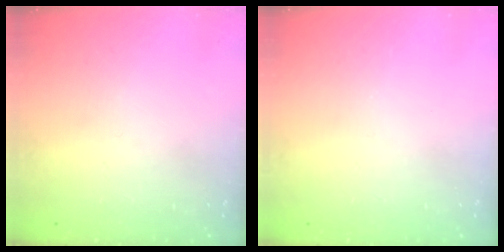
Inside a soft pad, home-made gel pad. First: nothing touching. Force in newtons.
{"total": 0.0}